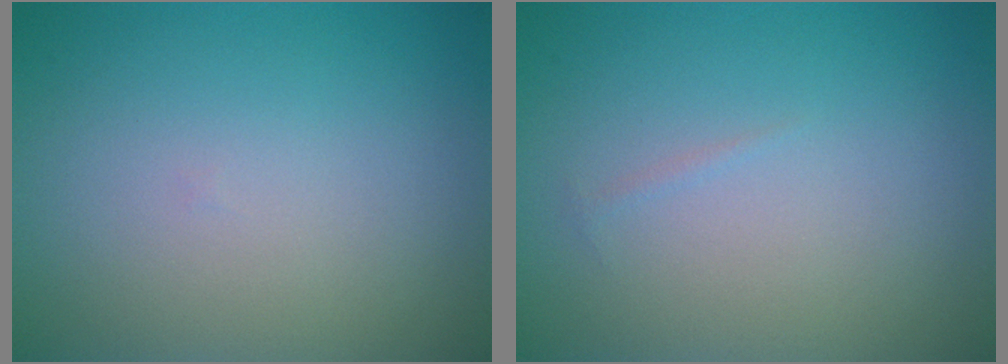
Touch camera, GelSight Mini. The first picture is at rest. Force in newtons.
{"total": 0.8, "press": 0.8, "slide": 0.2}